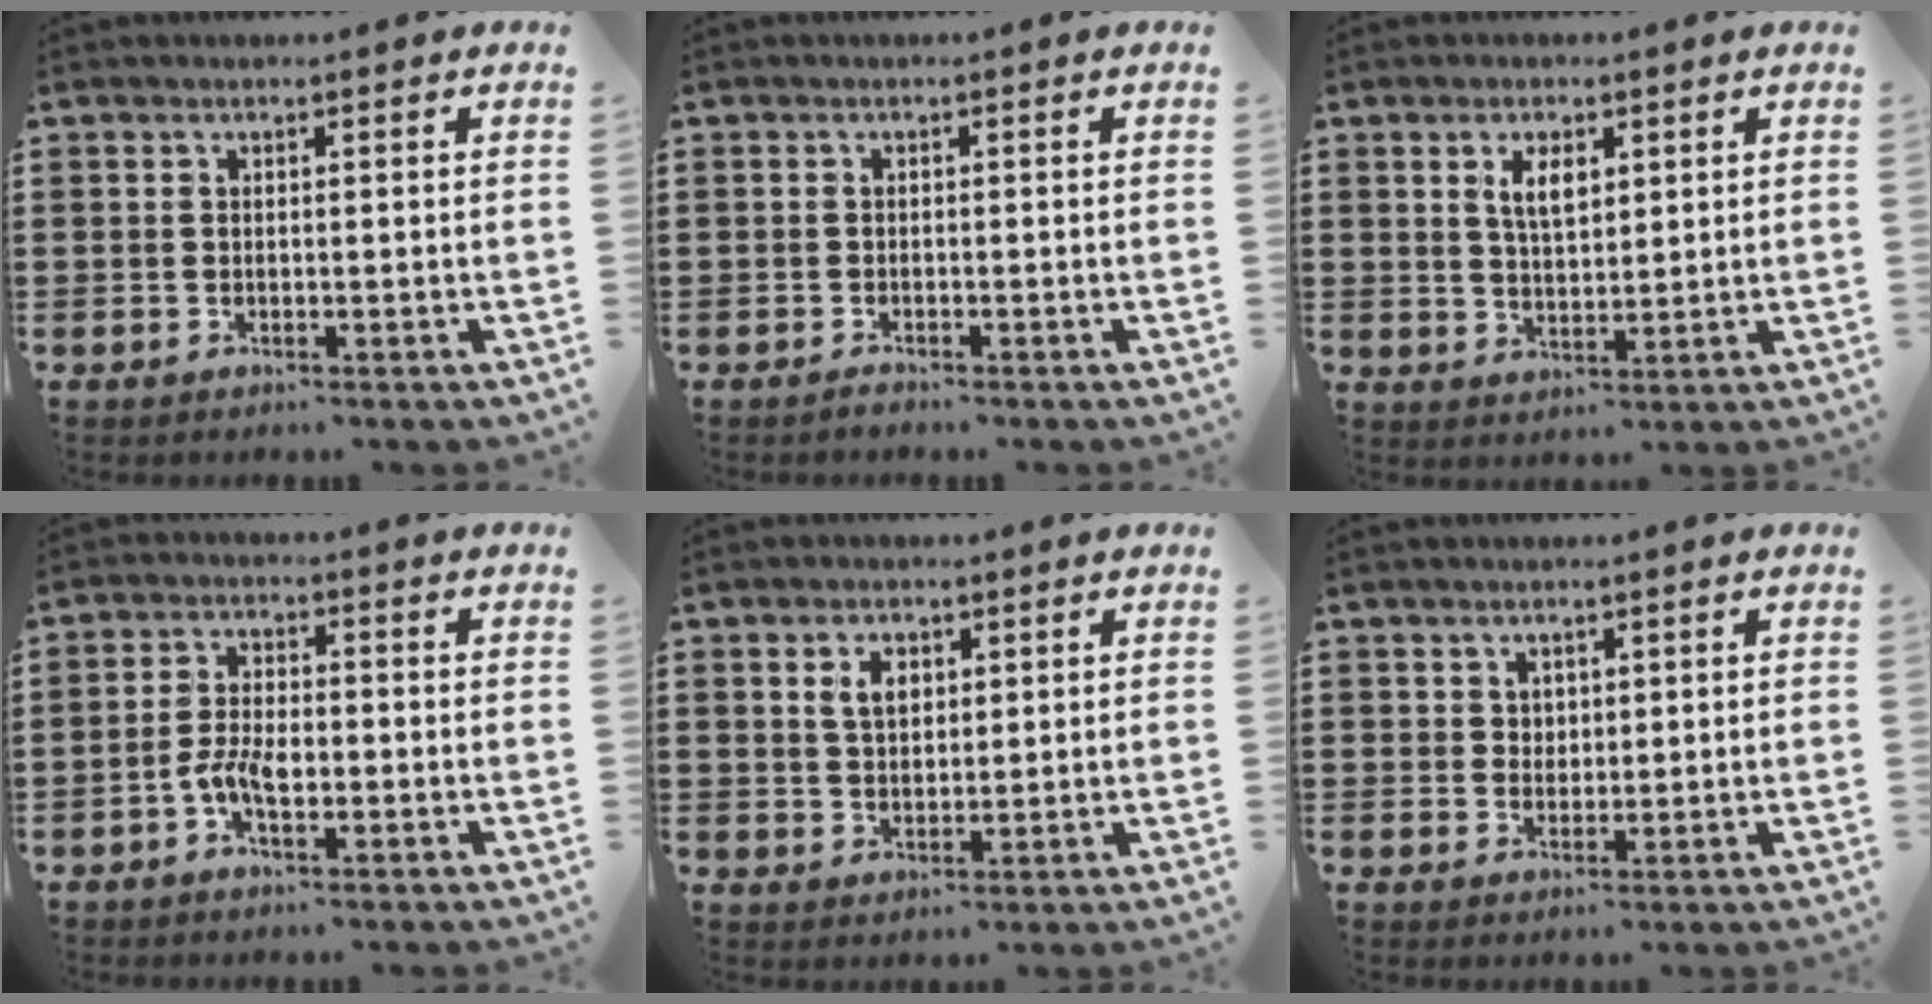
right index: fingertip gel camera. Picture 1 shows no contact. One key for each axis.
{"total": 0.7, "fx": -0.7, "fy": 0.1, "fz": 0.0, "tx": -0.002, "ty": 0.000, "tz": -0.014}
{"total": 4.0, "fx": 1.8, "fy": 1.9, "fz": 3.1, "tx": -0.059, "ty": 0.004, "tz": 0.029}
{"total": 4.6, "fx": -1.7, "fy": 2.1, "fz": 3.7, "tx": -0.092, "ty": -0.001, "tz": -0.038}
{"total": 3.5, "fx": 1.4, "fy": 2.3, "fz": 2.3, "tx": -0.053, "ty": 0.010, "tz": 0.024}
{"total": 1.9, "fx": 1.1, "fy": 1.5, "fz": 0.3, "tx": -0.010, "ty": 0.008, "tz": 0.022}